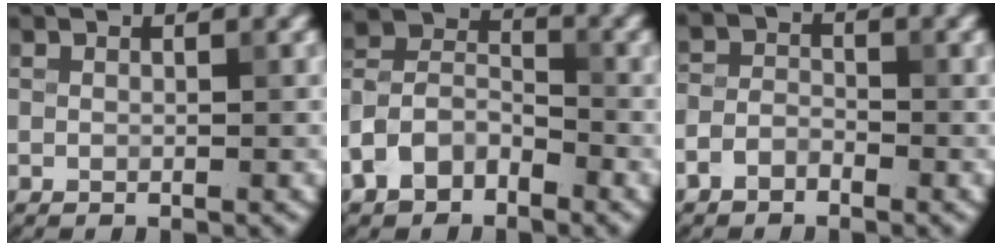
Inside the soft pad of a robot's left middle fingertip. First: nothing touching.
{"total": 5.3, "force": [-3.1, 3.5, 2.6], "torque": [-0.052, 0.006, -0.072]}
{"total": 2.2, "force": [-1.5, 1.4, 0.9], "torque": [-0.015, 0.006, -0.038]}